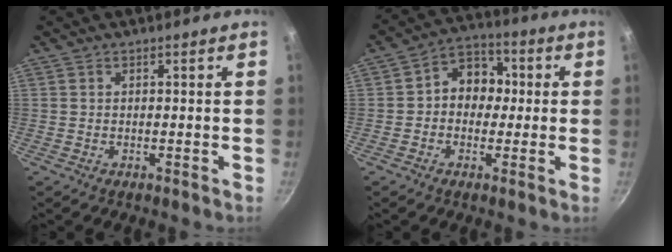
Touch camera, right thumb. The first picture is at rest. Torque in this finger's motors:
{"motor_torque": [0.04, 0.16, 0.07, -0.07, 0.03]}